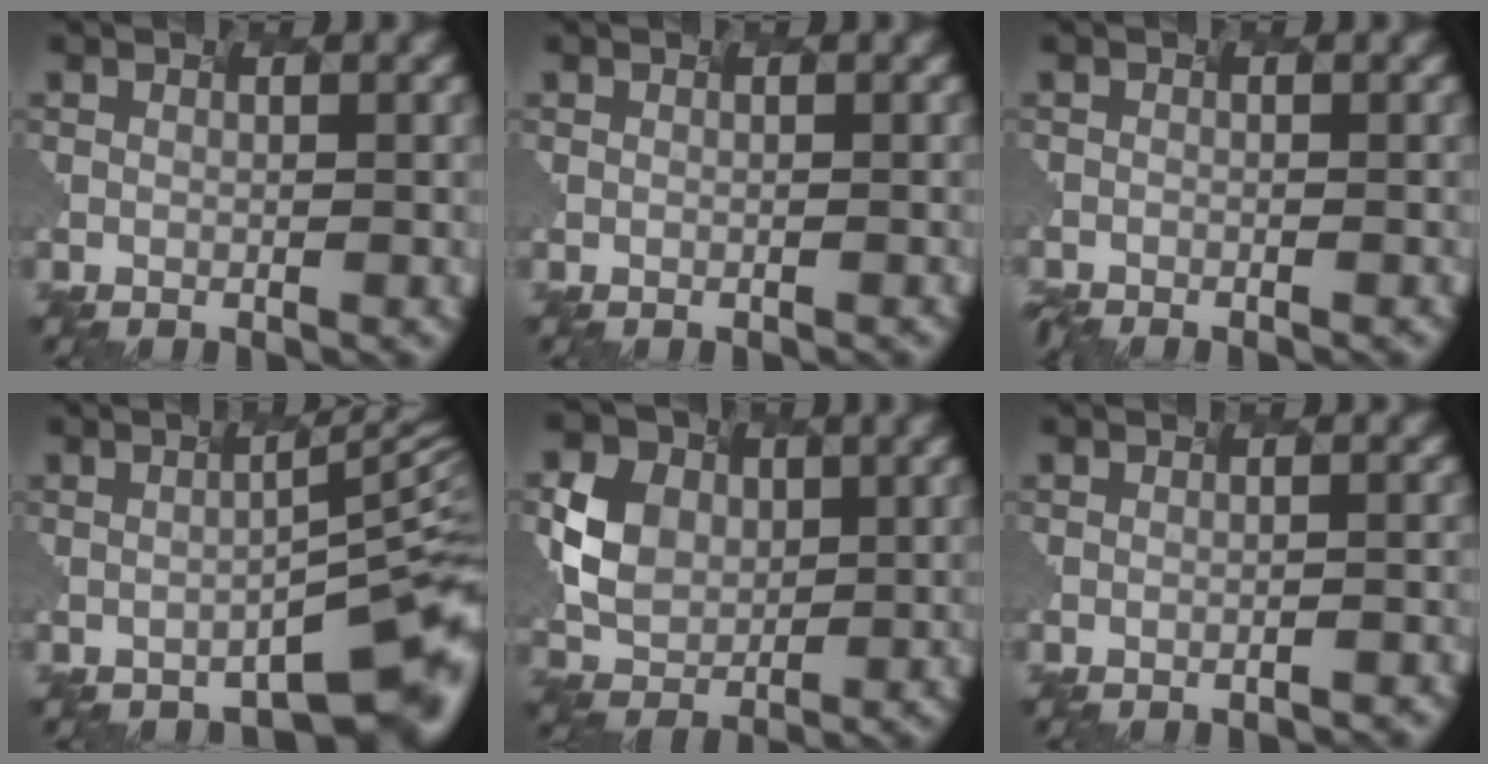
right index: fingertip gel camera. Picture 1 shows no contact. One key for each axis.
{"total": 0.0}
{"total": 2.8, "fx": -2.5, "fy": 0.6, "fz": 1.2, "tx": 0.005, "ty": 0.001, "tz": -0.023}
{"total": 7.3, "fx": -2.9, "fy": 2.1, "fz": 6.3, "tx": -0.071, "ty": -0.004, "tz": -0.031}
{"total": 5.2, "fx": 0.2, "fy": 4.5, "fz": 2.6, "tx": -0.057, "ty": -0.001, "tz": 0.006}
{"total": 1.7, "fx": -0.7, "fy": 0.8, "fz": 1.3, "tx": 0.004, "ty": 0.009, "tz": -0.001}